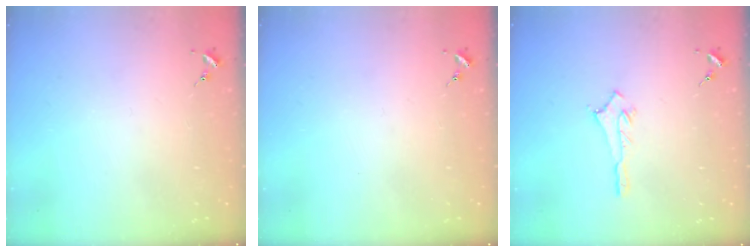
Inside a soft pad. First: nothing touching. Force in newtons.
{"total": 0.0}
{"total": 2.8, "press": 2.8, "slide": 0.2}